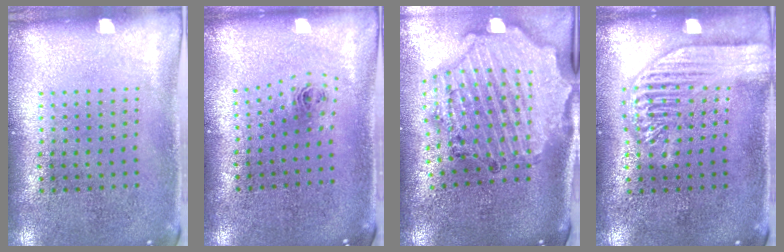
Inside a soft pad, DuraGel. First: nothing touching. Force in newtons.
{"total": 0.9, "press": 0.4, "slide": 0.8}
{"total": 2.9, "press": 2.6, "slide": 1.2}
{"total": 2.4, "press": 2.4, "slide": 0.3}